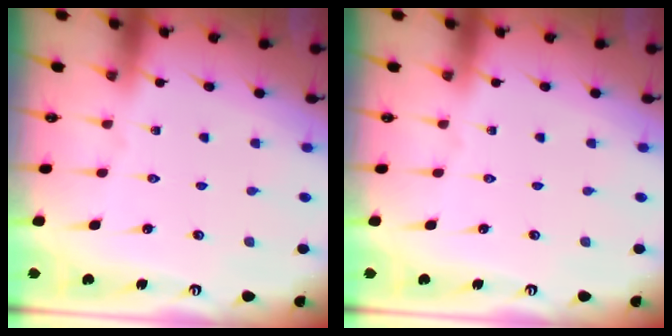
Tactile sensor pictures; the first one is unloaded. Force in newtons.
{"total": 0.0}